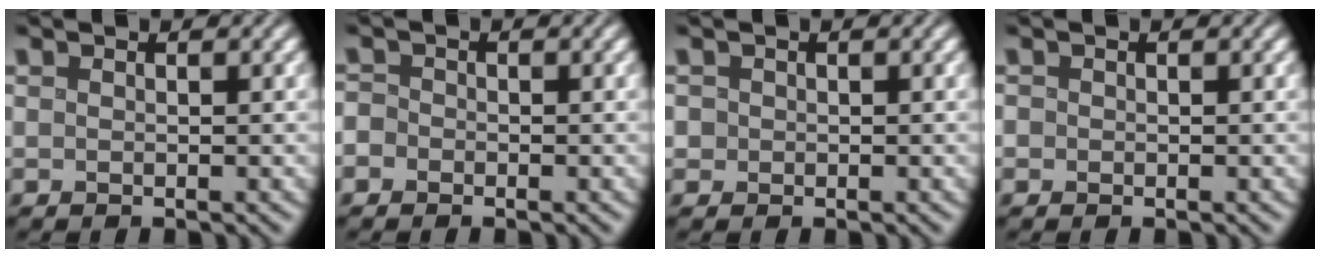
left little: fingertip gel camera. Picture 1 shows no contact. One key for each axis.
{"total": 2.9, "fx": -1.3, "fy": 2.5, "fz": 0.7, "tx": 0.002, "ty": 0.009, "tz": -0.048}
{"total": 1.7, "fx": 0.4, "fy": 1.5, "fz": 0.6, "tx": -0.006, "ty": 0.012, "tz": 0.005}
{"total": 0.9, "fx": 0.0, "fy": 0.9, "fz": 0.3, "tx": 0.000, "ty": 0.003, "tz": -0.003}